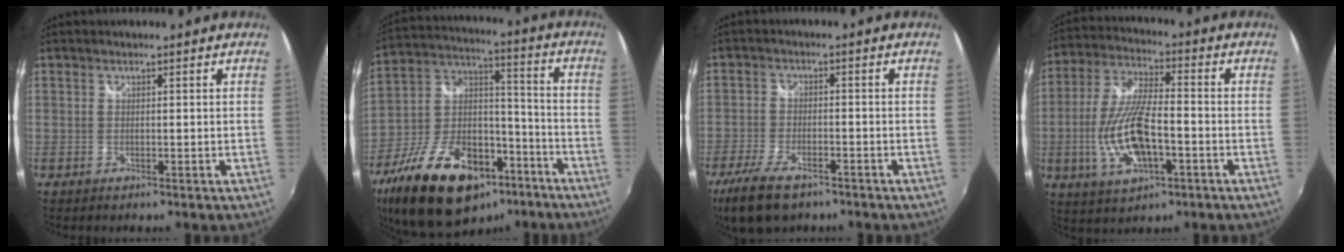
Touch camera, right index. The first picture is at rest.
{"total": 26.6, "force": [-16.2, 13.6, 16.2], "torque": [-0.314, 0.006, -0.255]}
{"total": 10.9, "force": [-7.7, 4.4, 6.3], "torque": [-0.157, -0.028, -0.141]}
{"total": 14.1, "force": [-3.8, 5.3, 12.5], "torque": [-0.263, -0.006, -0.066]}